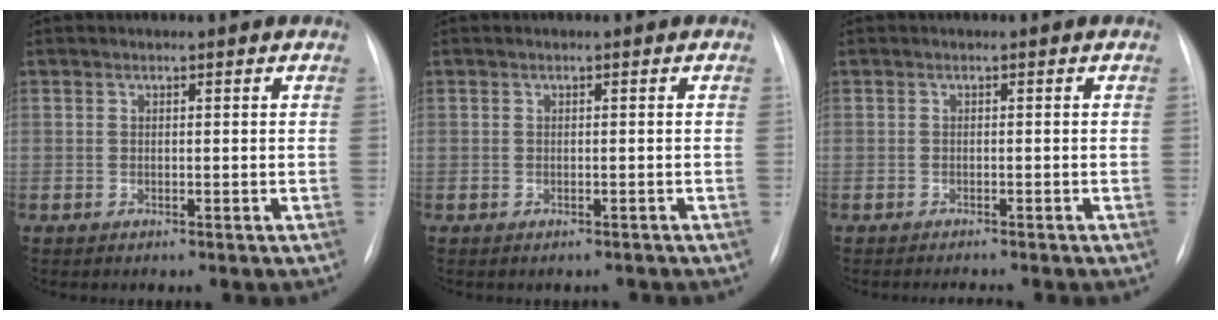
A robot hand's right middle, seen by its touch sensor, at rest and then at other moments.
{"total": 1.5, "force": [-1.4, 0.5, 0.4], "torque": [-0.007, -0.001, -0.015]}
{"total": 2.7, "force": [-2.4, 0.2, 1.2], "torque": [-0.014, -0.002, -0.028]}